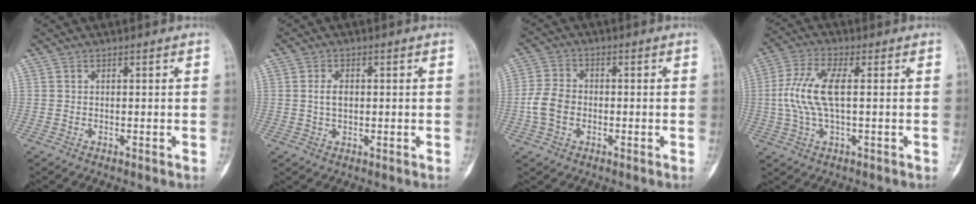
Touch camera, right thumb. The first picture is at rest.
{"total": 3.0, "force": [0.3, 1.9, 2.4], "torque": [-0.041, 0.002, 0.007]}
{"total": 5.9, "force": [-1.2, 4.3, 3.9], "torque": [-0.081, 0.016, -0.028]}
{"total": 9.8, "force": [0.5, 3.6, 9.1], "torque": [-0.215, 0.013, 0.010]}